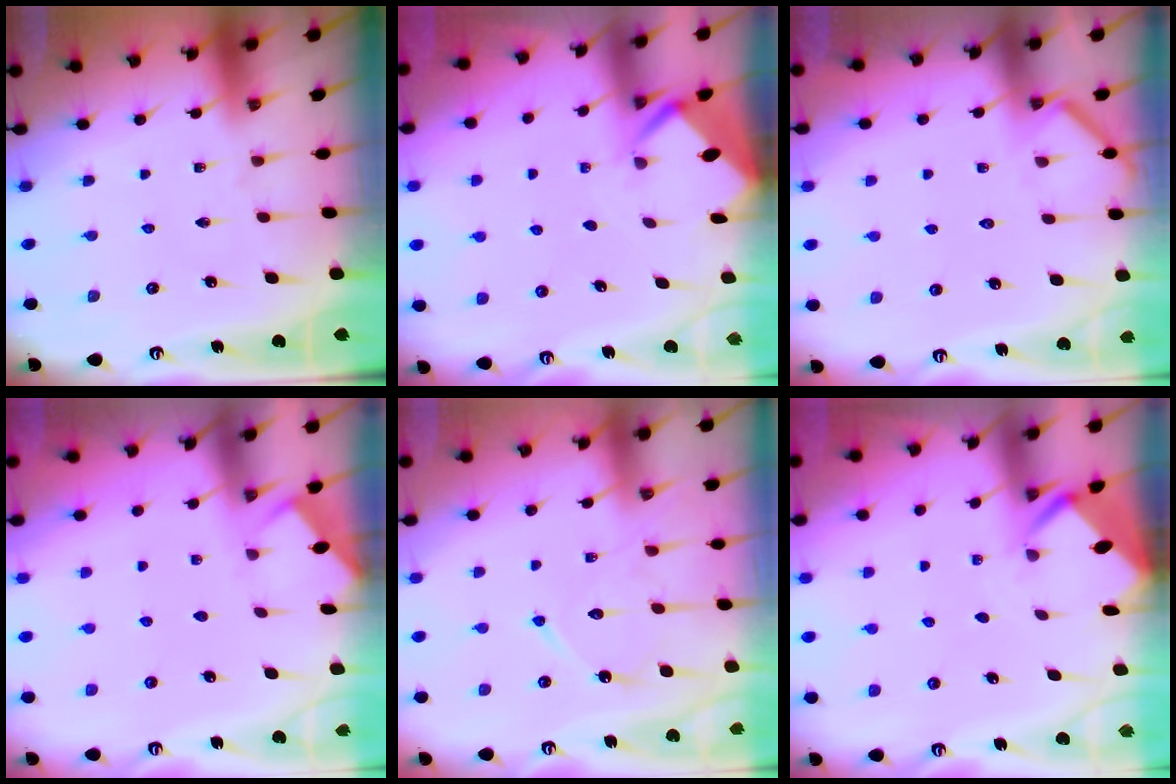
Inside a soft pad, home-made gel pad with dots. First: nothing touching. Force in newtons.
{"total": 2.7, "press": 2.7, "slide": 0.2}
{"total": 3.8, "press": 3.8, "slide": 0.5}
{"total": 2.0, "press": 1.9, "slide": 0.3}
{"total": 12.1, "press": 12.1, "slide": 0.8}
{"total": 2.5, "press": 2.5, "slide": 0.2}